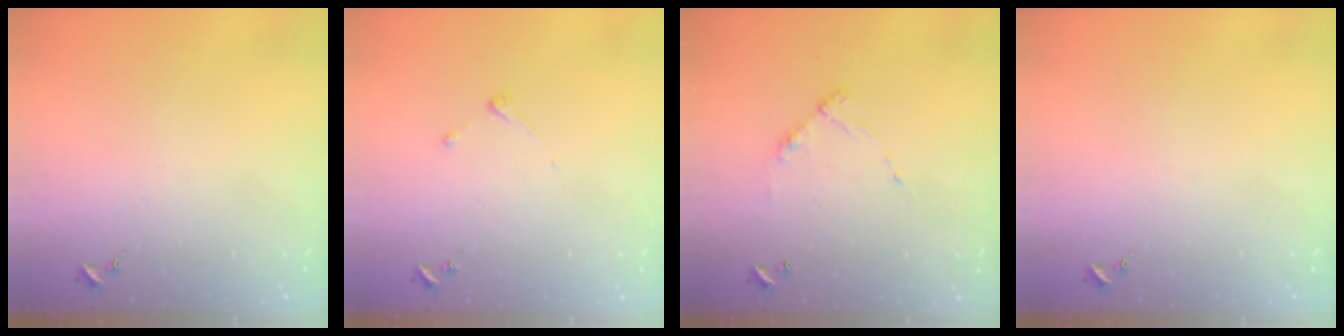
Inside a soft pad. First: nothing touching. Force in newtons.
{"total": 3.8, "press": 3.8, "slide": 0.5}
{"total": 8.8, "press": 8.8, "slide": 0.5}
{"total": 0.0}